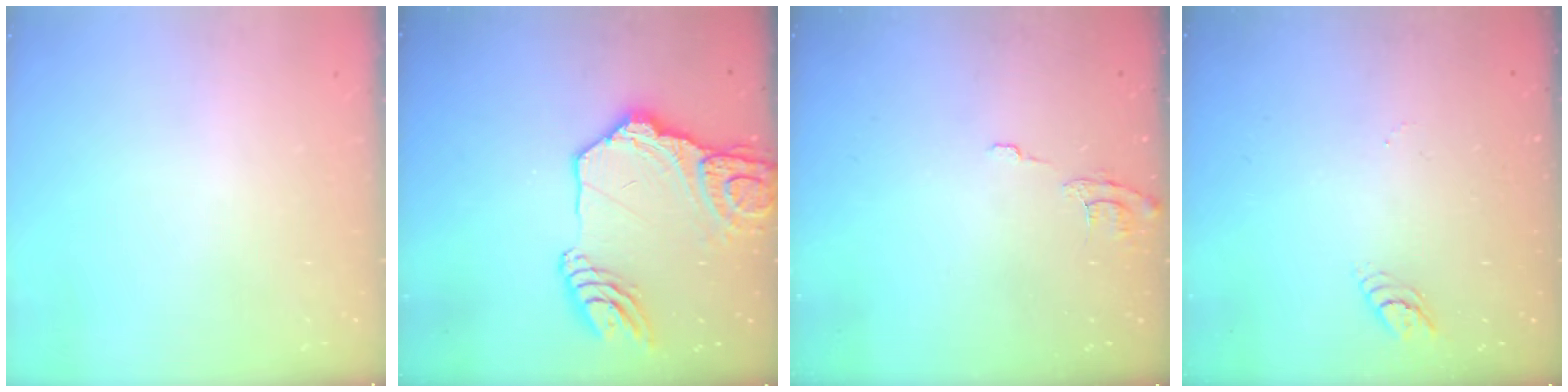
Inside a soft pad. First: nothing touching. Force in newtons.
{"total": 20.7, "press": 20.6, "slide": 2.1}
{"total": 5.8, "press": 5.8, "slide": 0.5}
{"total": 3.6, "press": 3.6, "slide": 0.3}